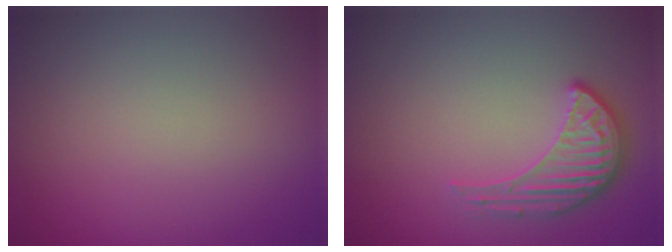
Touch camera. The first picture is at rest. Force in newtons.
{"total": 3.5, "press": 2.8, "slide": 2.1}